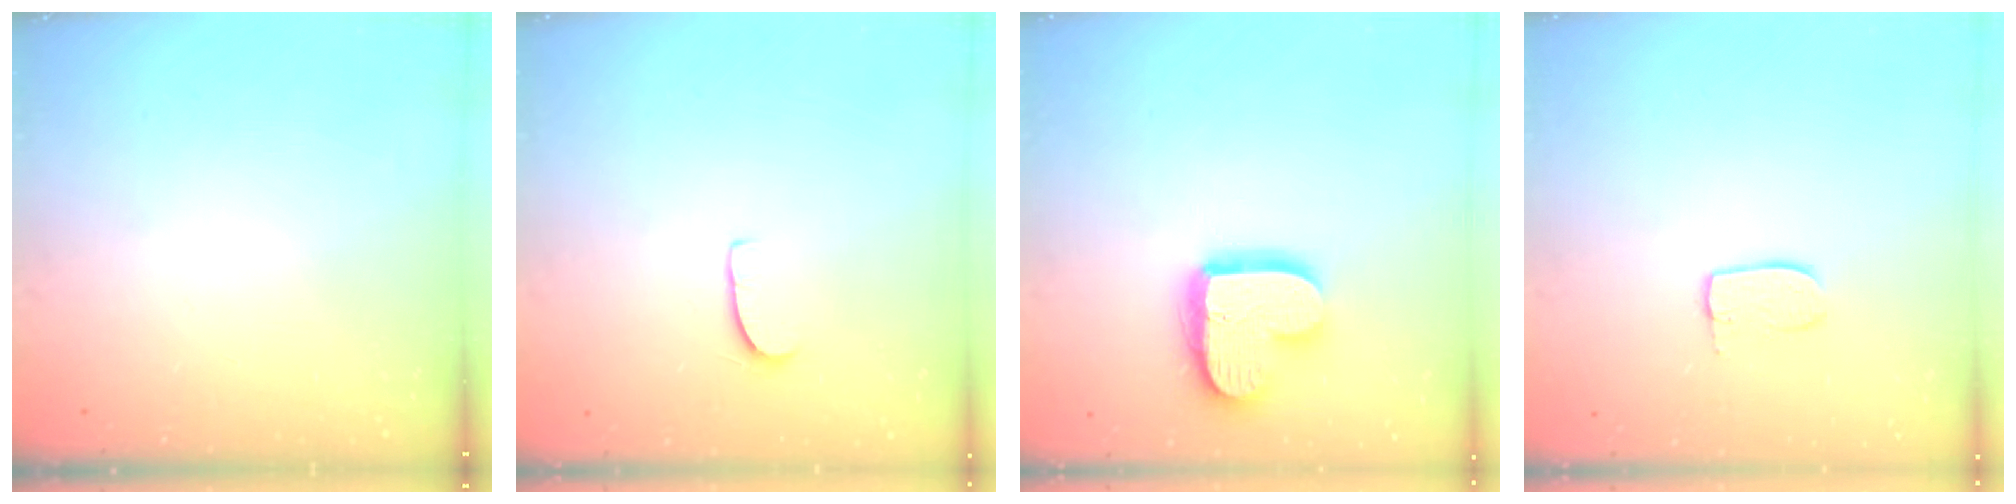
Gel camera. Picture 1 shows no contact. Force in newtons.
{"total": 5.7, "press": 5.7, "slide": 0.3}
{"total": 15.6, "press": 15.5, "slide": 1.3}
{"total": 7.1, "press": 7.0, "slide": 0.4}